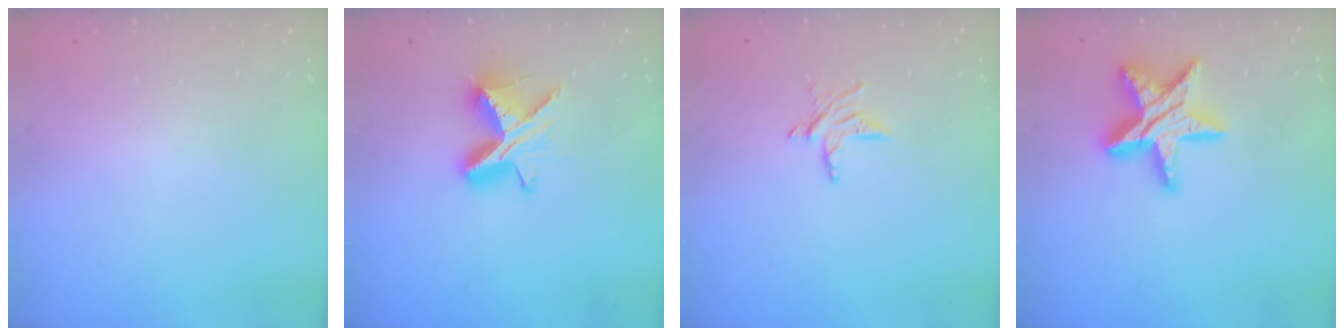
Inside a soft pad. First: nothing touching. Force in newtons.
{"total": 9.5, "press": 9.5, "slide": 0.6}
{"total": 6.3, "press": 6.2, "slide": 0.6}
{"total": 17.7, "press": 17.6, "slide": 1.6}